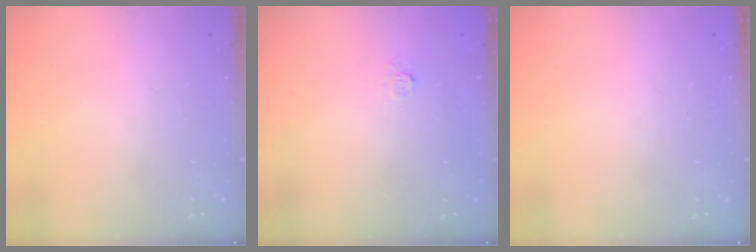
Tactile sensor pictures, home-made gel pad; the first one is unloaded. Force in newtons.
{"total": 2.7, "press": 2.5, "slide": 0.9}
{"total": 0.0}